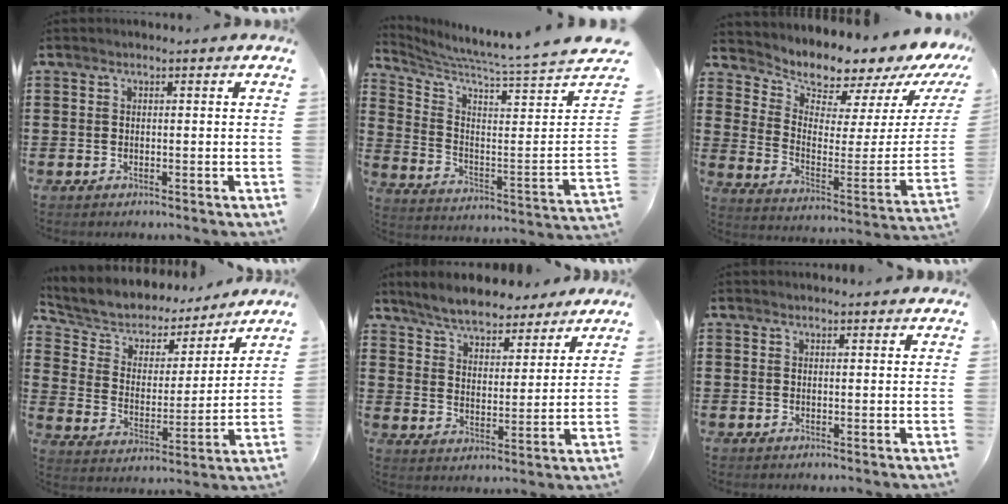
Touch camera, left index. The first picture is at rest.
{"total": 5.6, "force": [5.2, -1.6, 1.5], "torque": [-0.058, -0.076, 0.081]}
{"total": 5.3, "force": [5.2, 1.0, -0.6], "torque": [-0.014, -0.072, 0.082]}
{"total": 5.4, "force": [4.7, 2.6, 0.4], "torque": [-0.046, -0.031, 0.076]}
{"total": 6.2, "force": [6.0, 0.7, 1.4], "torque": [-0.056, -0.028, 0.106]}
{"total": 1.3, "force": [1.3, 0.0, 0.2], "torque": [-0.006, 0.000, 0.026]}